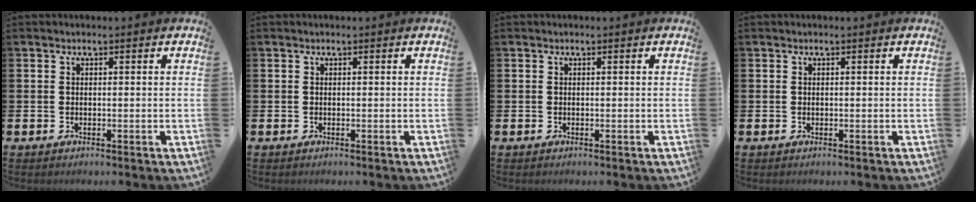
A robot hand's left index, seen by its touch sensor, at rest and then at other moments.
{"total": 0.0}
{"total": 0.0}
{"total": 0.0}